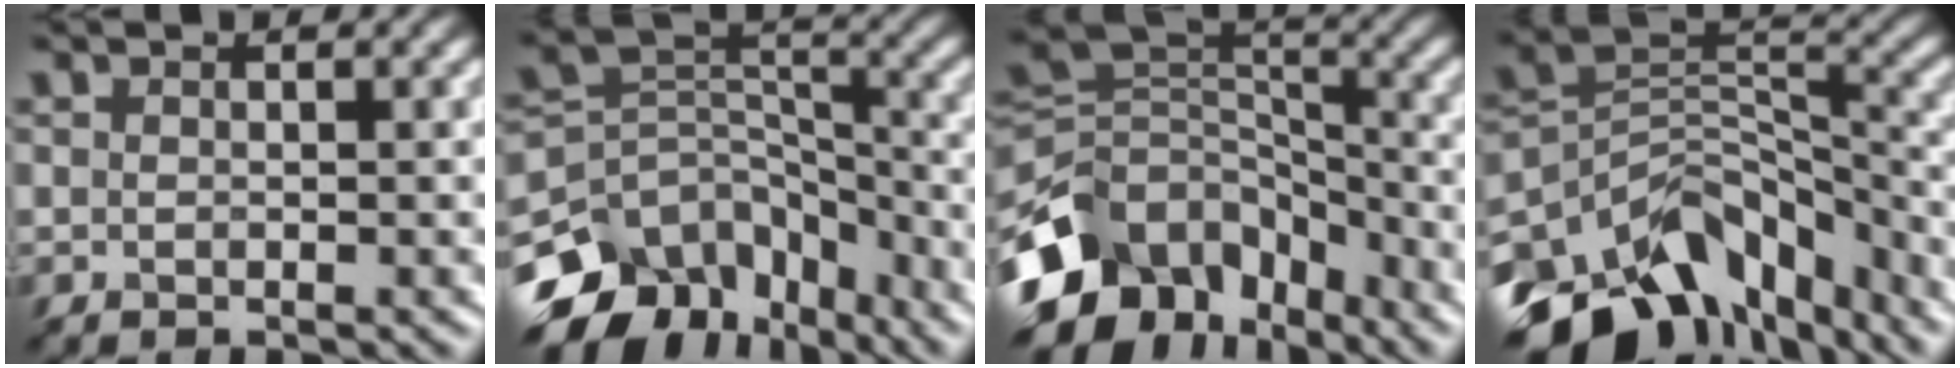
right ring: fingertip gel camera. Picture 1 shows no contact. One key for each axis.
{"total": 11.5, "fx": -7.6, "fy": 7.2, "fz": 4.7, "tx": -0.098, "ty": 0.009, "tz": -0.123}
{"total": 12.0, "fx": -6.4, "fy": 8.4, "fz": 5.7, "tx": -0.123, "ty": 0.008, "tz": -0.121}
{"total": 11.8, "fx": -8.1, "fy": 6.8, "fz": 5.2, "tx": -0.105, "ty": 0.005, "tz": -0.129}